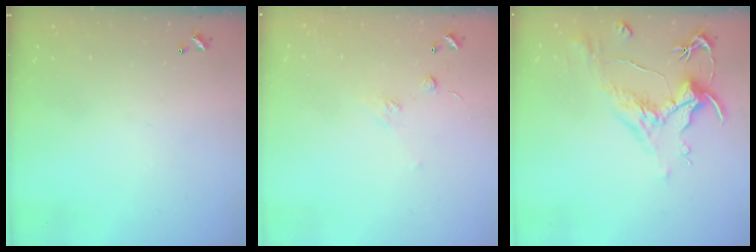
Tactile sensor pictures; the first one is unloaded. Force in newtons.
{"total": 2.5, "press": 2.3, "slide": 1.0}
{"total": 1.6, "press": 0.8, "slide": 1.5}